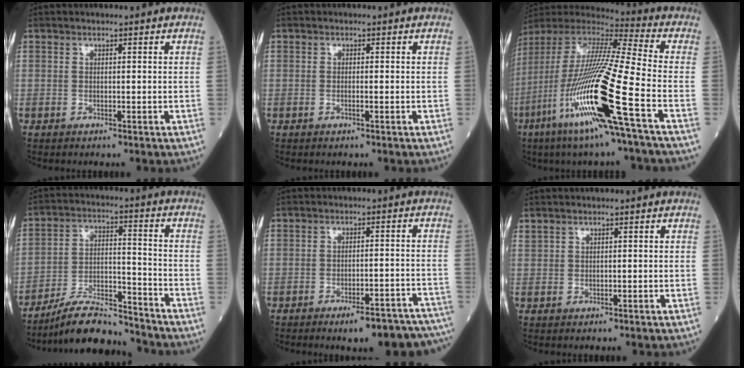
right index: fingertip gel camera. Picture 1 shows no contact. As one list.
[{"total": 0.6, "force": [-0.3, 0.0, 0.5], "torque": [-0.011, 0.000, -0.005]}, {"total": 22.5, "force": [-8.5, -0.3, 20.8], "torque": [-0.445, -0.048, -0.174]}, {"total": 11.1, "force": [-10.3, 1.5, 3.8], "torque": [-0.063, 0.008, -0.183]}, {"total": 12.1, "force": [-10.4, 2.5, 5.6], "torque": [-0.027, 0.029, -0.124]}, {"total": 0.5, "force": [0.5, 0.1, 0.0], "torque": [-0.007, 0.012, 0.017]}]